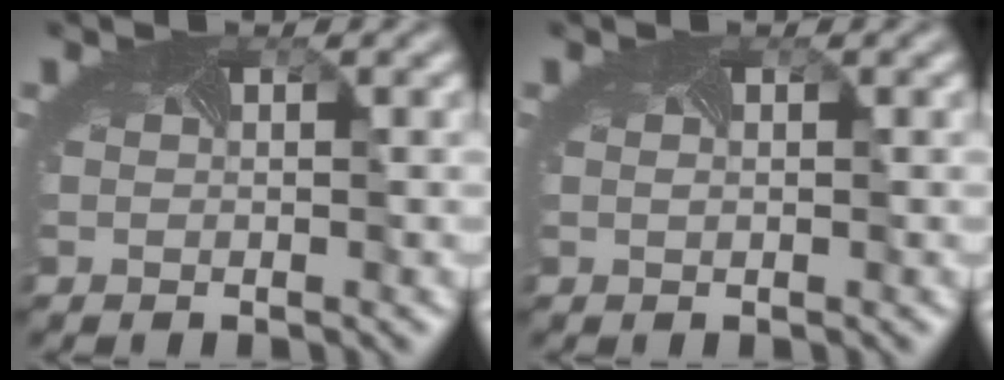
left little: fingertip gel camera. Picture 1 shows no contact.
{"total": 0.0}